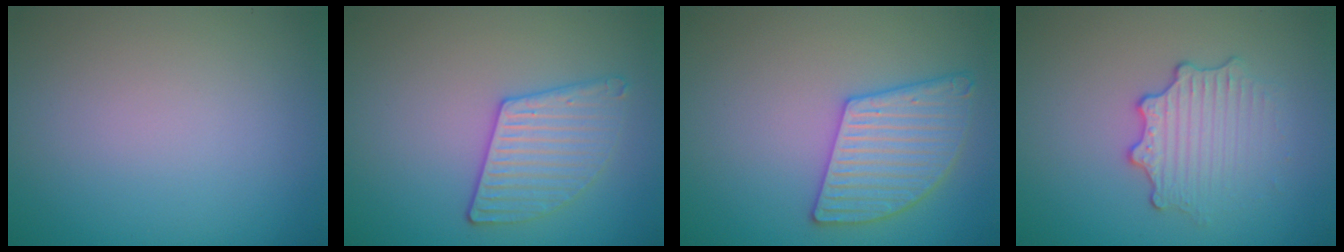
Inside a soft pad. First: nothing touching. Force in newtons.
{"total": 2.9, "press": 2.9, "slide": 0.6}
{"total": 4.3, "press": 4.0, "slide": 1.5}
{"total": 3.0, "press": 2.6, "slide": 1.5}